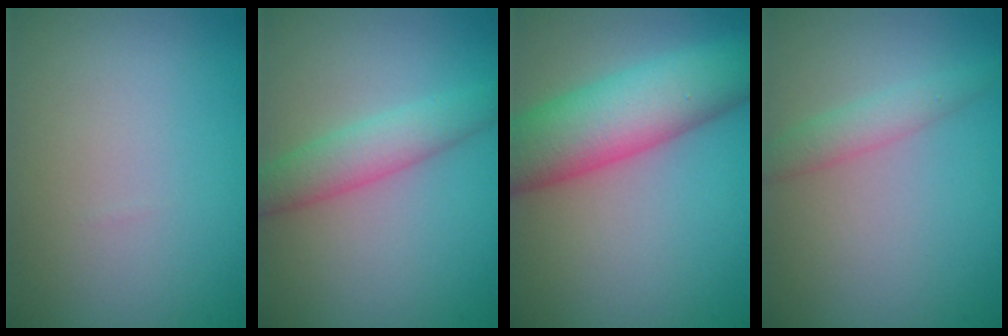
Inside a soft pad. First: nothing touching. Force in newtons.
{"total": 3.6, "press": 3.6, "slide": 0.1}
{"total": 9.2, "press": 9.2, "slide": 0.3}
{"total": 1.9, "press": 1.9, "slide": 0.1}